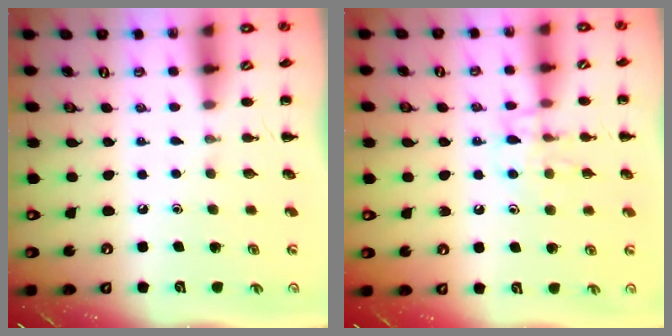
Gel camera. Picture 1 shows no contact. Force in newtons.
{"total": 9.6, "press": 9.6, "slide": 0.6}